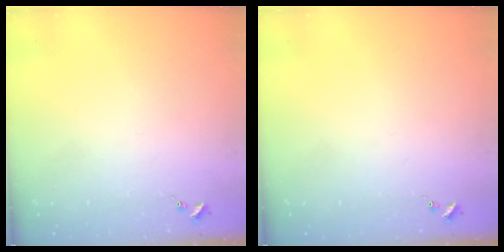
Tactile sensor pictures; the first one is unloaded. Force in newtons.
{"total": 0.0}